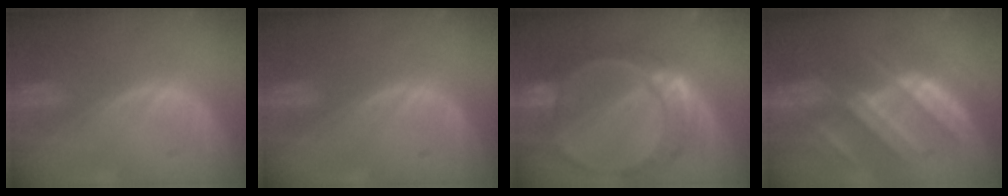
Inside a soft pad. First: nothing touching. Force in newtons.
{"total": 0.0}
{"total": 10.1, "press": 8.6, "slide": 5.4}
{"total": 9.6, "press": 8.5, "slide": 4.4}